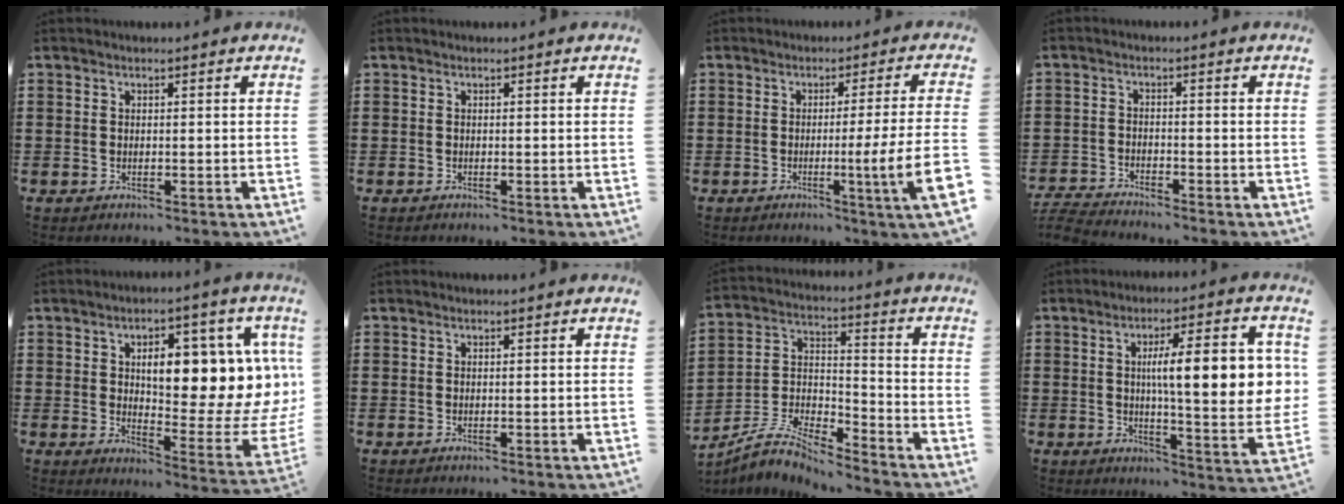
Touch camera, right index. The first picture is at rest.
{"total": 0.0}
{"total": 8.6, "force": [-1.9, -0.7, 8.3], "torque": [-0.124, -0.023, -0.036]}
{"total": 3.6, "force": [-3.6, 0.2, 0.3], "torque": [-0.022, -0.005, -0.080]}
{"total": 12.6, "force": [4.0, 5.4, 10.7], "torque": [-0.136, -0.033, 0.060]}
{"total": 0.0}
{"total": 6.6, "force": [-6.3, 0.9, 2.0], "torque": [-0.055, -0.003, -0.128]}
{"total": 12.4, "force": [2.2, 2.5, 12.0], "torque": [-0.186, 0.000, 0.028]}